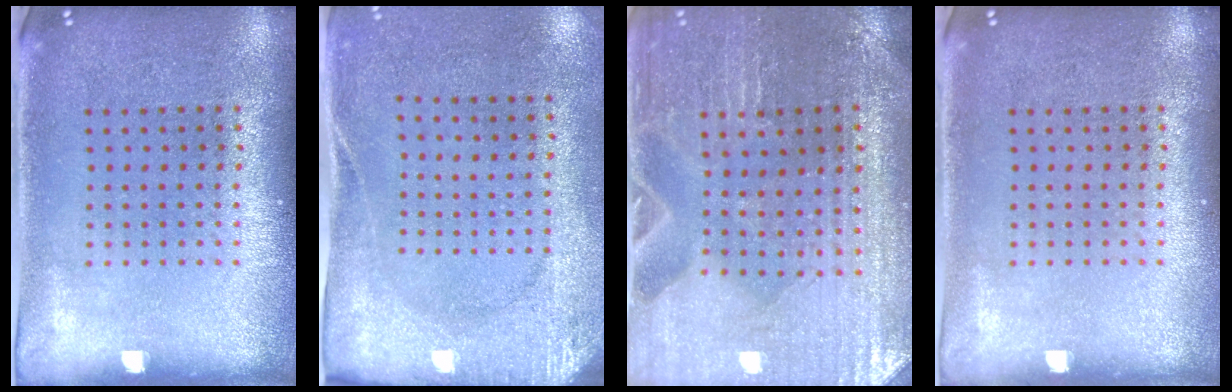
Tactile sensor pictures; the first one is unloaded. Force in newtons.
{"total": 2.7, "press": 2.1, "slide": 1.7}
{"total": 1.5, "press": 1.4, "slide": 0.2}
{"total": 0.0}